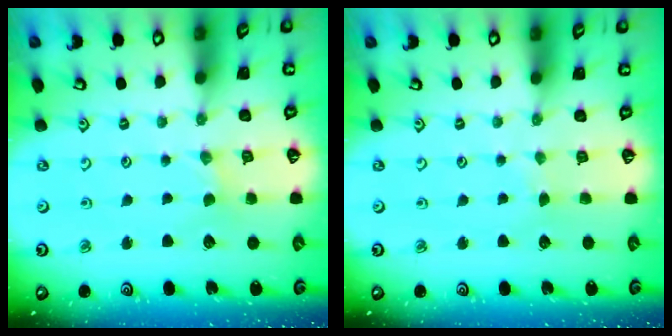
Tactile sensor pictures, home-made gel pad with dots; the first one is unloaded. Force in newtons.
{"total": 1.1, "press": 1.1, "slide": 0.2}